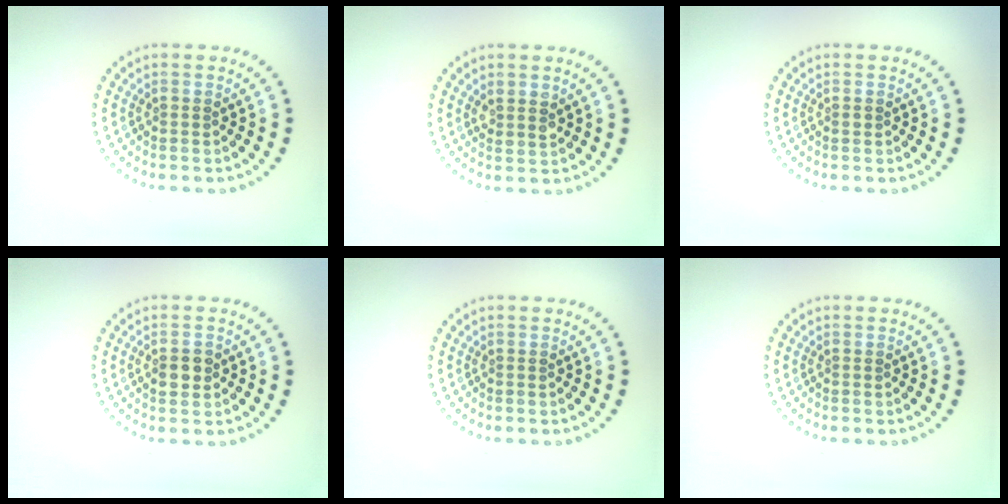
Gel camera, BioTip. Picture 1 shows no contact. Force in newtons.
{"total": 1.7, "press": 1.5, "slide": 0.8}
{"total": 0.6, "press": 0.6, "slide": 0.1}
{"total": 2.3, "press": 2.3, "slide": 0.1}
{"total": 0.0}
{"total": 0.0}